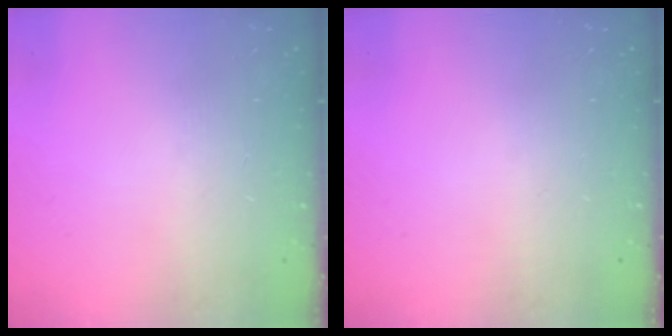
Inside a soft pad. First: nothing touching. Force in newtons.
{"total": 0.0}